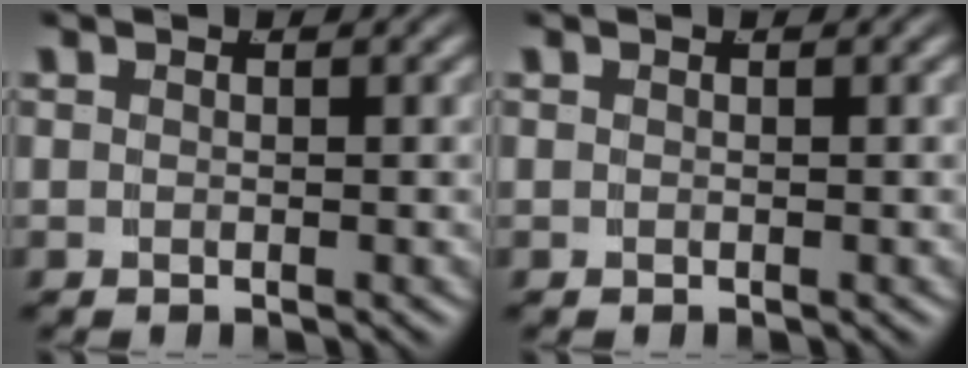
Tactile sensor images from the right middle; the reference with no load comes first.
{"total": 0.0}